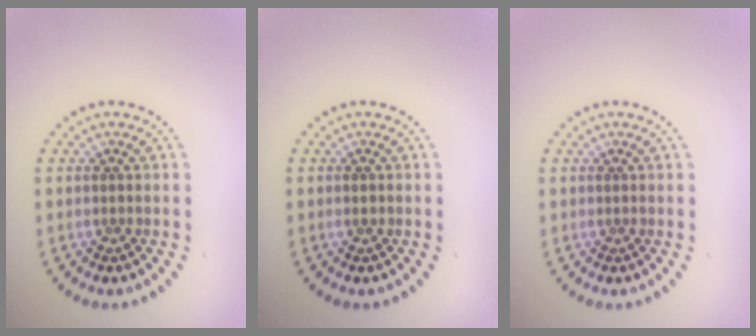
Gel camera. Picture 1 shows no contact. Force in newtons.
{"total": 0.9, "press": 0.9, "slide": 0.2}
{"total": 0.0}